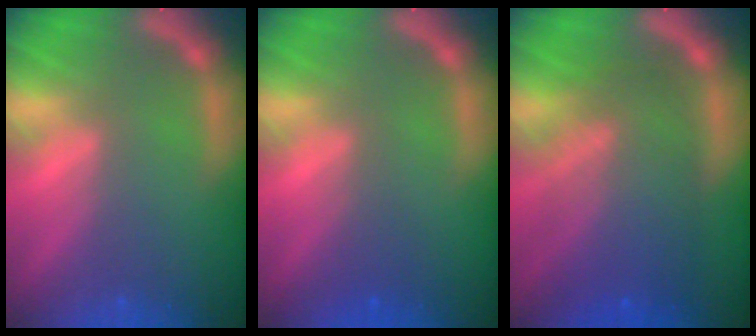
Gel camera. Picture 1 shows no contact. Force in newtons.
{"total": 1.5}
{"total": 9.1}